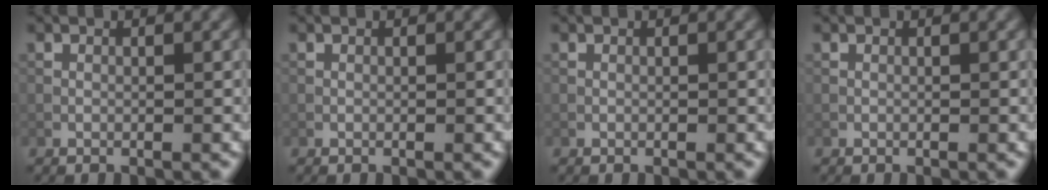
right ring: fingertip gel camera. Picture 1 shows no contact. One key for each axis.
{"total": 0.0}
{"total": 0.0}
{"total": 0.0}